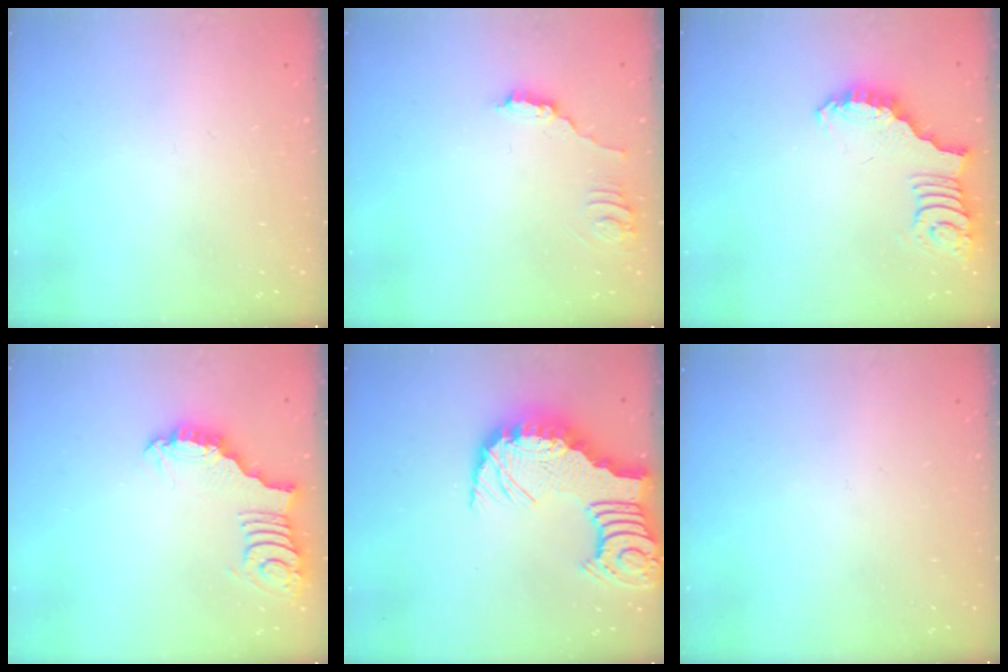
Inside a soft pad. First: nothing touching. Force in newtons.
{"total": 3.8, "press": 3.8, "slide": 0.2}
{"total": 2.7, "press": 2.7, "slide": 0.5}
{"total": 2.3, "press": 2.3, "slide": 0.4}
{"total": 10.0, "press": 9.9, "slide": 1.3}
{"total": 0.0}